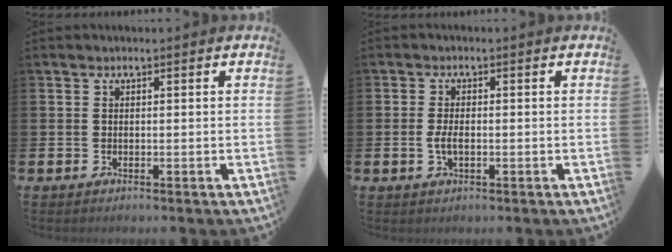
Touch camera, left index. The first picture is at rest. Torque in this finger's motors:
{"motor_torque": [0.58, 0.16, 0.03, 0.08]}